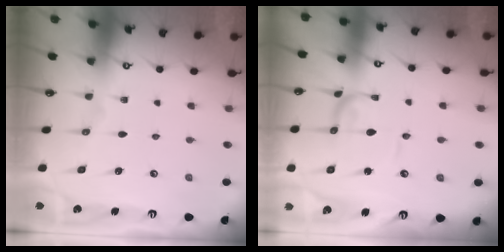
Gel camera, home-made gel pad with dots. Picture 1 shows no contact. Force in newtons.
{"total": 1.0, "press": 1.0, "slide": 0.1}